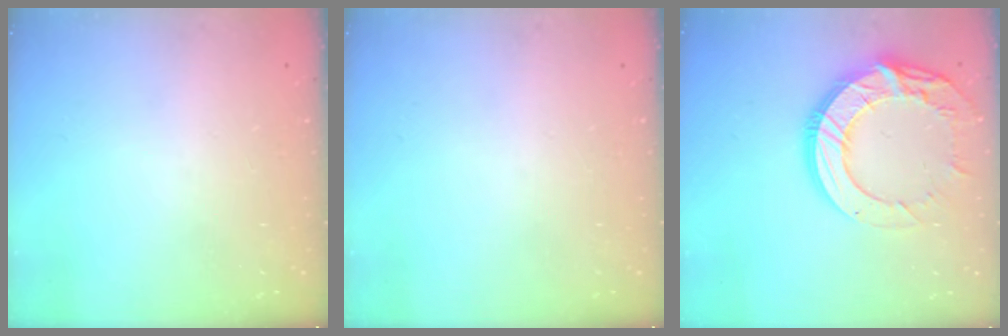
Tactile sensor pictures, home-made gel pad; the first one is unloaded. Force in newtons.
{"total": 0.0}
{"total": 18.0, "press": 17.9, "slide": 1.3}